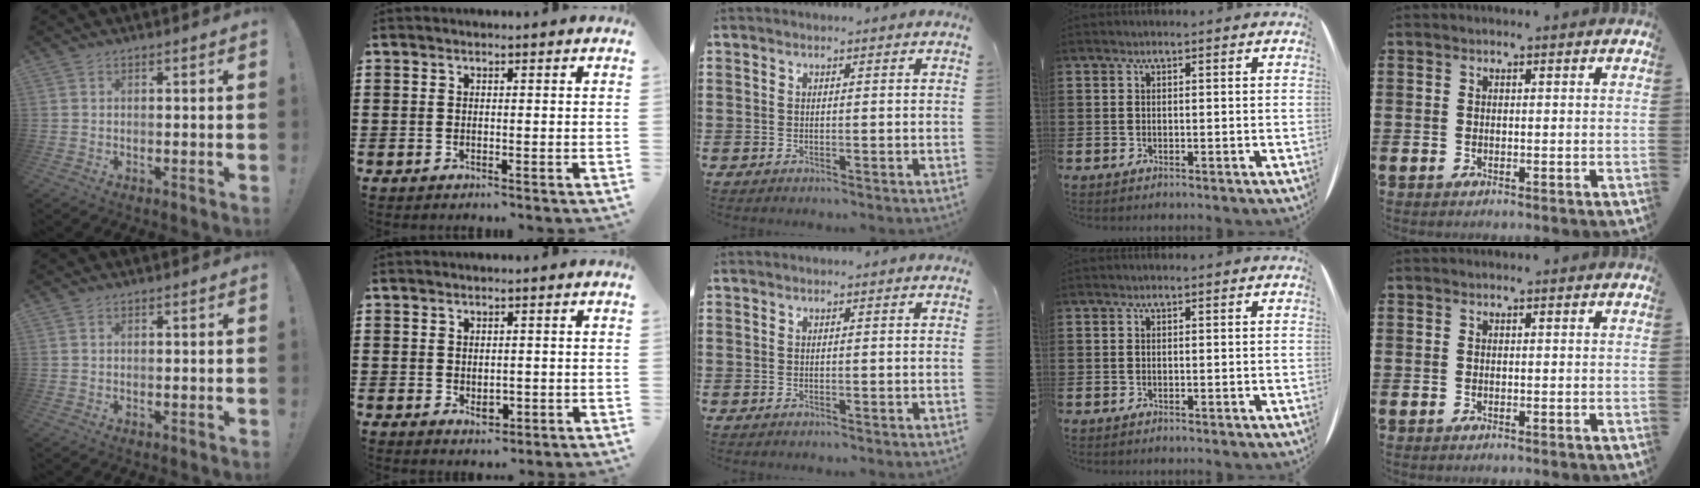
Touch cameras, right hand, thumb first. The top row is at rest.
{"index": {"total": 2.0, "force": [0.0, 1.4, 1.4], "torque": [-0.020, -0.002, -0.001]}}